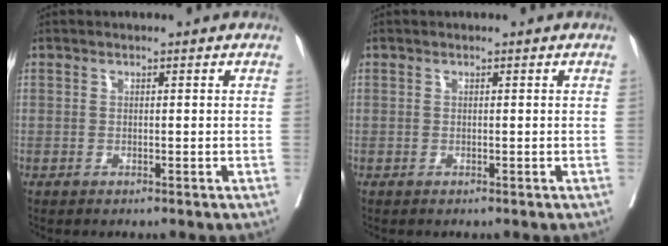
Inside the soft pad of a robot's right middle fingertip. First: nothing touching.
{"total": 0.0}